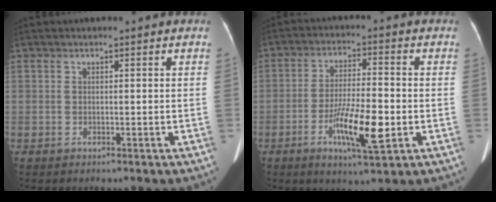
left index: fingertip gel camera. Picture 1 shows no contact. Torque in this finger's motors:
{"motor_torque": [0.32, 0.10, 0.23, 0.07]}